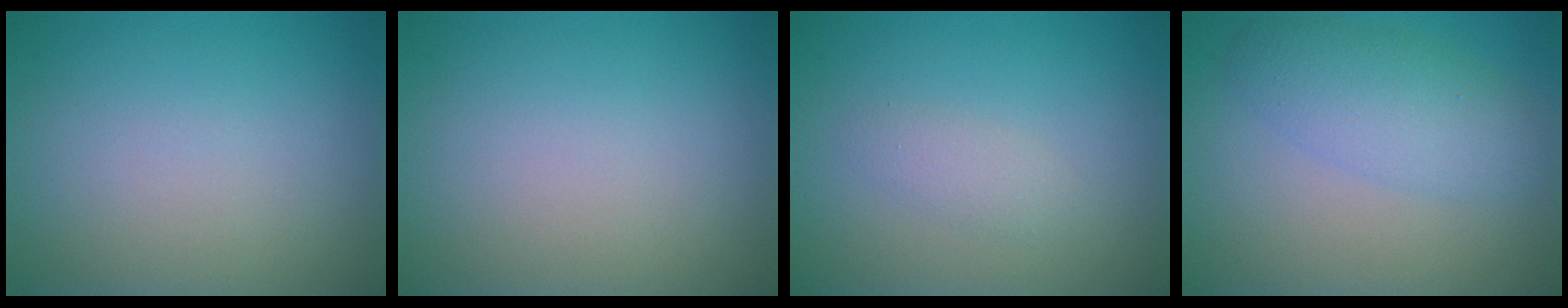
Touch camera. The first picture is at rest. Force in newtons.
{"total": 0.0}
{"total": 1.4, "press": 1.4, "slide": 0.1}
{"total": 4.0, "press": 4.0, "slide": 0.1}